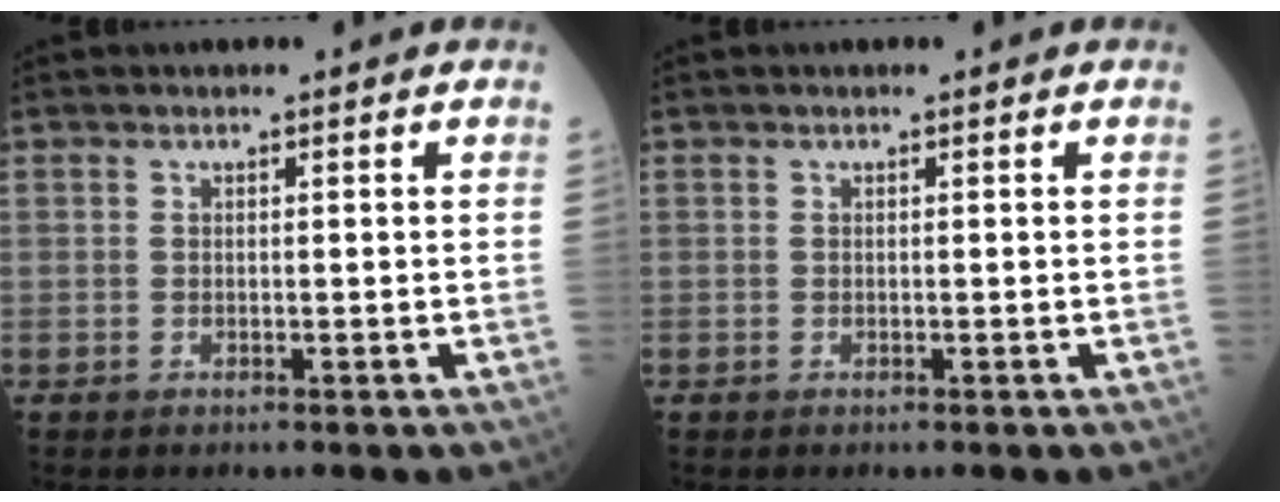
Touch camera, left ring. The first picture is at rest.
{"total": 0.0}